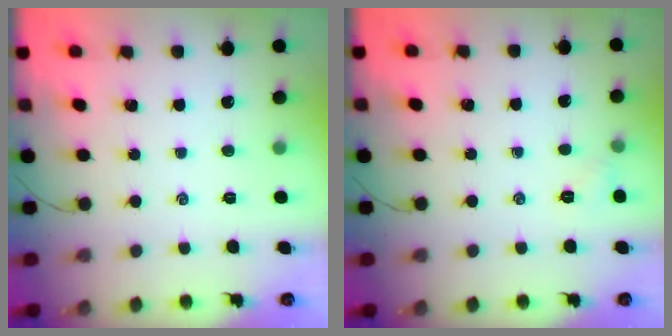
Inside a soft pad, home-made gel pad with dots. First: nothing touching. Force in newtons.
{"total": 3.9, "press": 3.7, "slide": 1.2}